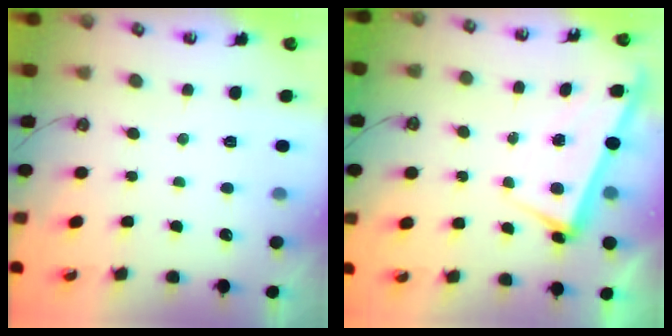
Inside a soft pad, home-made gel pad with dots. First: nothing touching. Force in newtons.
{"total": 2.4, "press": 2.3, "slide": 0.8}